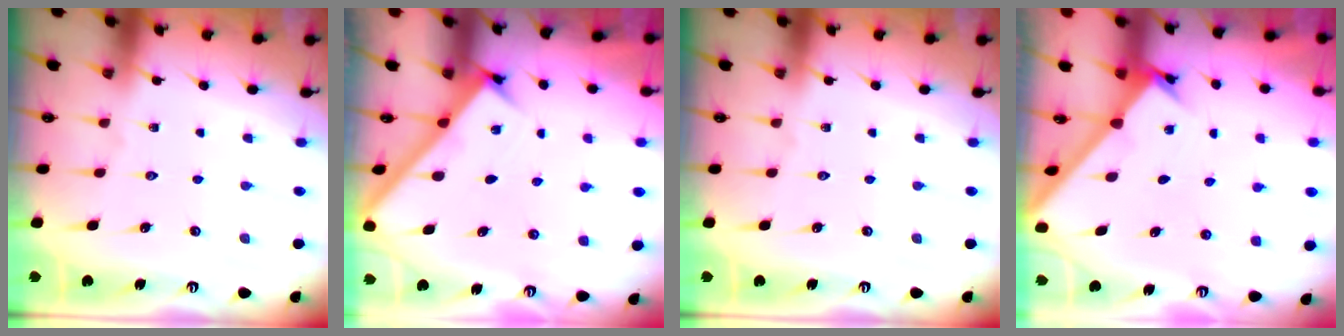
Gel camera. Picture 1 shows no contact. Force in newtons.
{"total": 2.6, "press": 2.6, "slide": 0.4}
{"total": 0.0}
{"total": 1.6, "press": 1.6, "slide": 0.1}